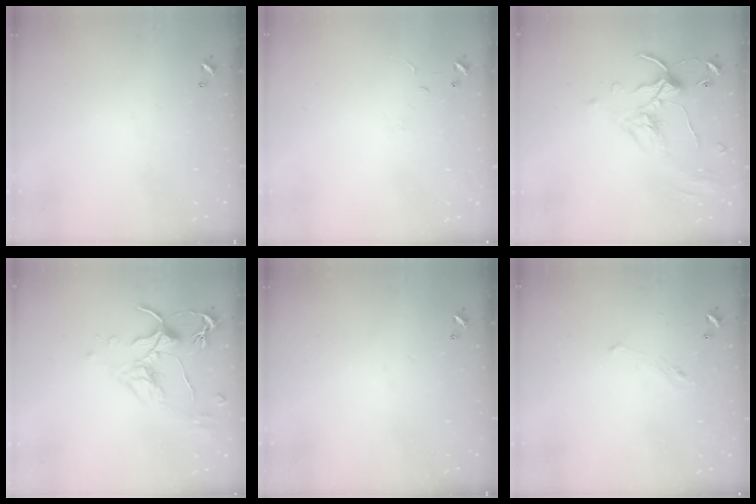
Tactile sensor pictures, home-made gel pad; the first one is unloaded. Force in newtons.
{"total": 6.5, "press": 6.5, "slide": 0.6}
{"total": 1.1, "press": 0.5, "slide": 1.0}
{"total": 1.6, "press": 1.4, "slide": 0.7}
{"total": 0.0}
{"total": 1.2, "press": 0.8, "slide": 0.9}